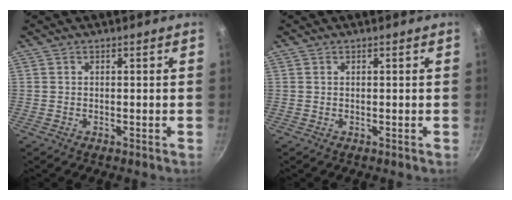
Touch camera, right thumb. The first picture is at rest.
{"total": 0.0}